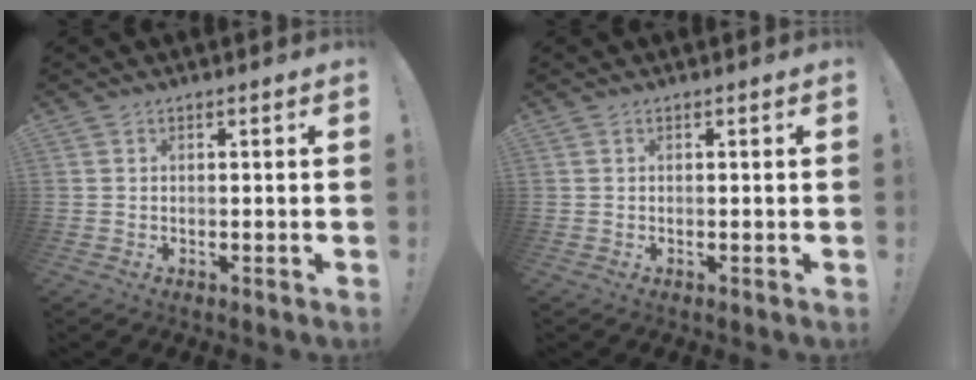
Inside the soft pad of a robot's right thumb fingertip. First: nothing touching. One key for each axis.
{"total": 0.0}